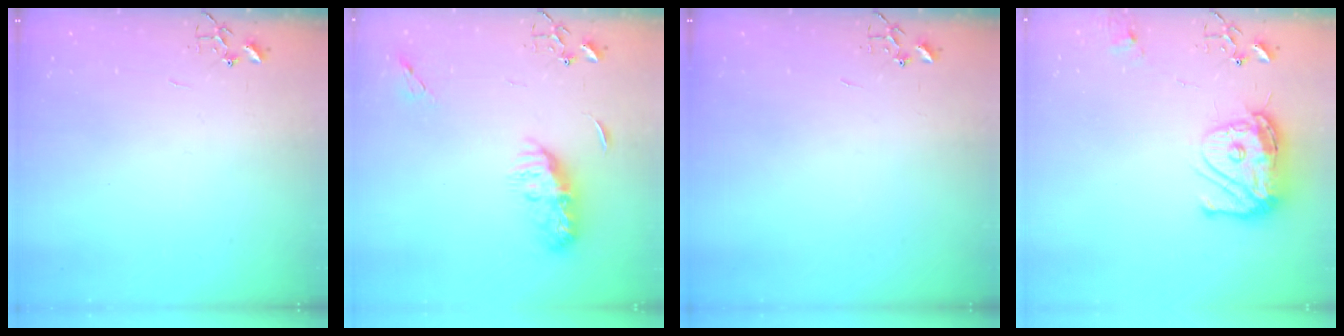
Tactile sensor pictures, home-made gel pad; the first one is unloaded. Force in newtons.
{"total": 9.8, "press": 9.8, "slide": 0.5}
{"total": 0.0}
{"total": 16.6, "press": 16.5, "slide": 1.6}